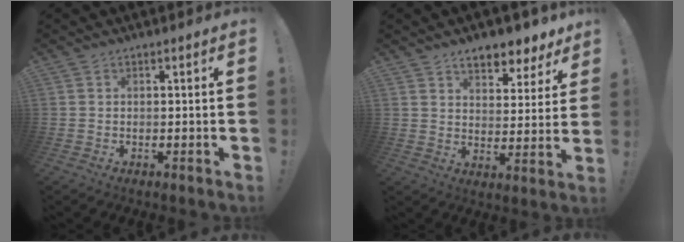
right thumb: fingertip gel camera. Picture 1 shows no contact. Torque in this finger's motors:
{"motor_torque": [0.05, 0.22, 0.50, 0.52, 0.00]}